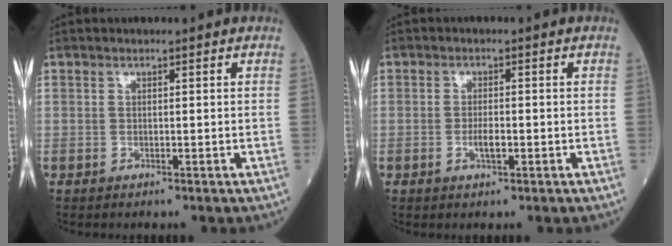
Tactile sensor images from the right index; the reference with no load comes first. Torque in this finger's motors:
{"motor_torque": [0.11, -0.04, 0.23, 0.06]}